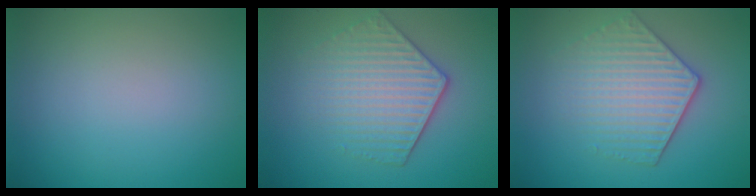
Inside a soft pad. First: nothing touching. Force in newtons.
{"total": 4.4, "press": 3.8, "slide": 2.3}
{"total": 4.4, "press": 3.8, "slide": 2.3}